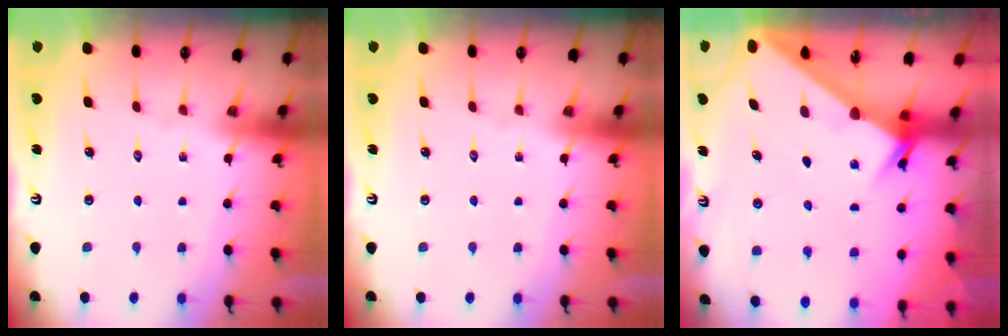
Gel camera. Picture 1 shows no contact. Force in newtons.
{"total": 0.0}
{"total": 2.6, "press": 2.6, "slide": 0.2}